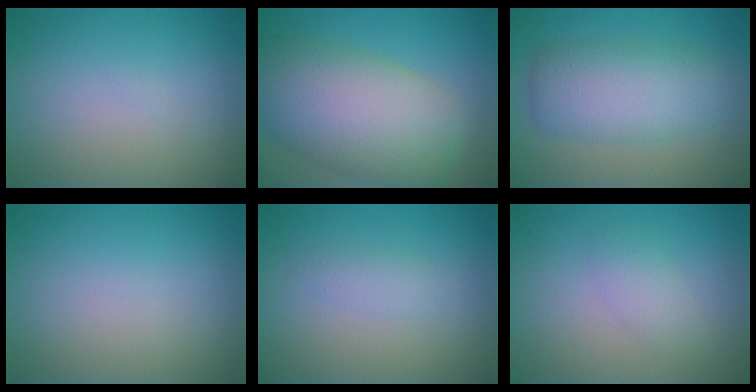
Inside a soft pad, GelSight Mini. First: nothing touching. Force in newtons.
{"total": 10.9, "press": 10.9, "slide": 0.5}
{"total": 5.8, "press": 5.8, "slide": 0.2}
{"total": 0.0}
{"total": 1.3, "press": 1.3, "slide": 0.1}
{"total": 1.6, "press": 1.6, "slide": 0.1}